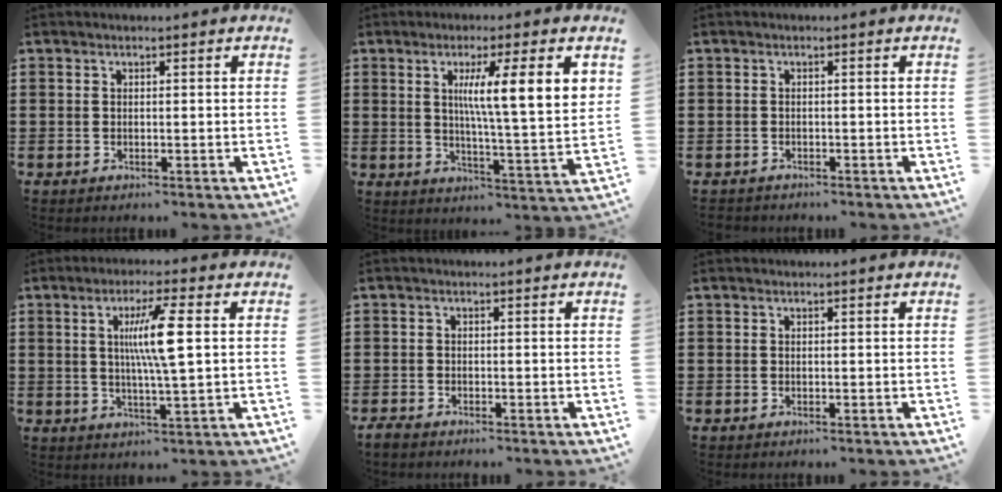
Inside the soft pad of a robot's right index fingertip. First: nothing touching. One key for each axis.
{"total": 9.2, "fx": 3.4, "fy": 0.5, "fz": 8.5, "tx": -0.153, "ty": -0.012, "tz": 0.050}
{"total": 0.8, "fx": -0.8, "fy": 0.3, "fz": -0.1, "tx": 0.000, "ty": 0.002, "tz": -0.018}
{"total": 8.2, "fx": 1.6, "fy": 0.2, "fz": 8.0, "tx": -0.152, "ty": 0.000, "tz": 0.018}
{"total": 1.2, "fx": -1.1, "fy": 0.4, "fz": 0.2, "tx": -0.008, "ty": 0.000, "tz": -0.023}
{"total": 0.0}